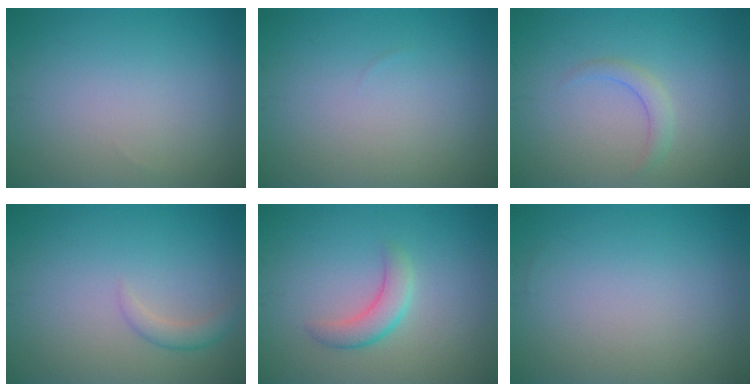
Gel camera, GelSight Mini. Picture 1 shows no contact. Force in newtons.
{"total": 0.0}
{"total": 1.4, "press": 1.4, "slide": 0.0}
{"total": 1.6, "press": 1.6, "slide": 0.0}
{"total": 2.6, "press": 2.6, "slide": 0.1}
{"total": 0.0}